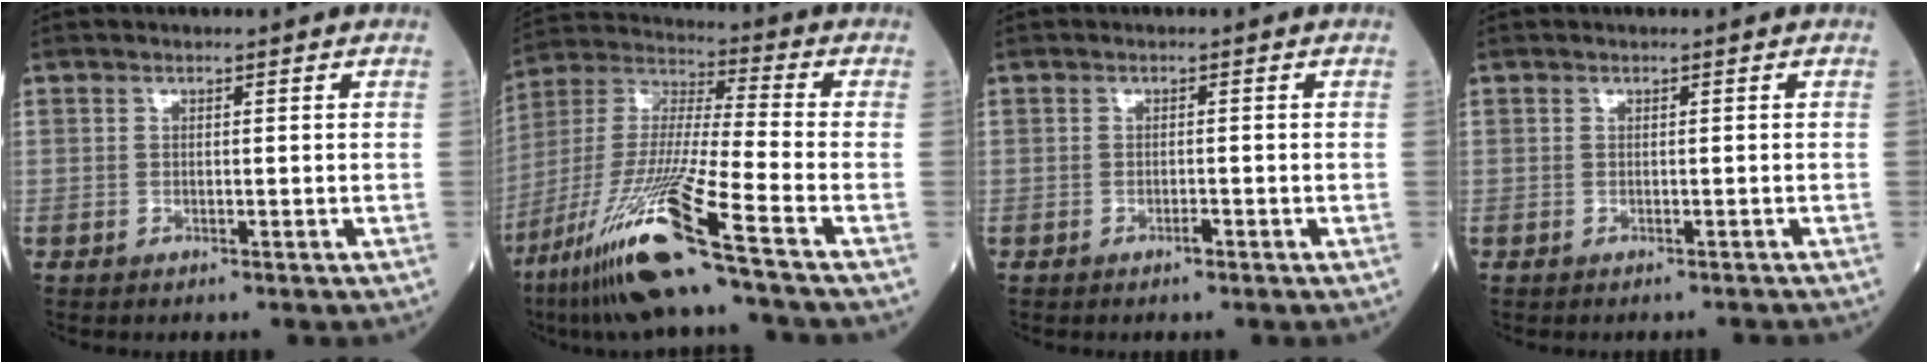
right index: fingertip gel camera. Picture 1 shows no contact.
{"total": 18.2, "force": [-10.7, -1.1, 14.7], "torque": [-0.318, -0.042, -0.204]}
{"total": 0.8, "force": [-0.6, 0.1, 0.5], "torque": [-0.008, 0.001, -0.010]}
{"total": 1.4, "force": [-1.4, 0.0, 0.1], "torque": [-0.001, -0.003, -0.016]}